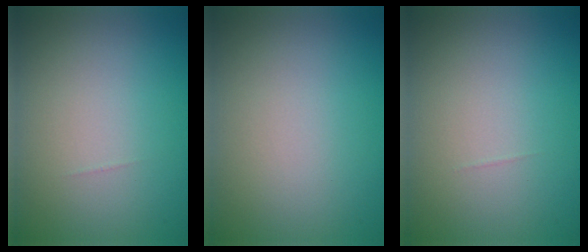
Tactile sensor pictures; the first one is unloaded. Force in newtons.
{"total": 0.0}
{"total": 0.0}